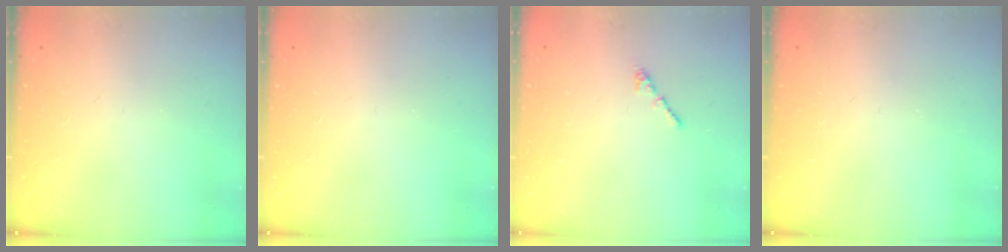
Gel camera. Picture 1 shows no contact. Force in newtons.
{"total": 0.0}
{"total": 0.7, "press": 0.6, "slide": 0.4}
{"total": 0.0}